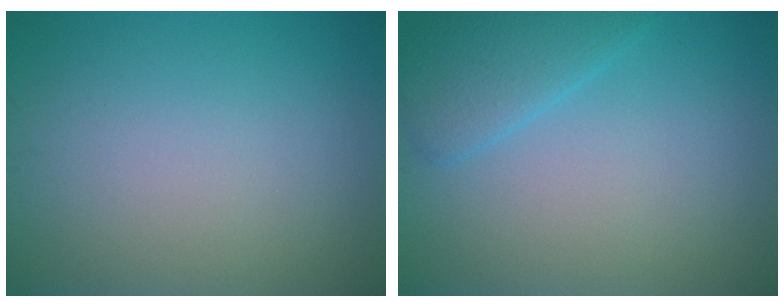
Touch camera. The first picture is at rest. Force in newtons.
{"total": 2.8, "press": 2.8, "slide": 0.2}